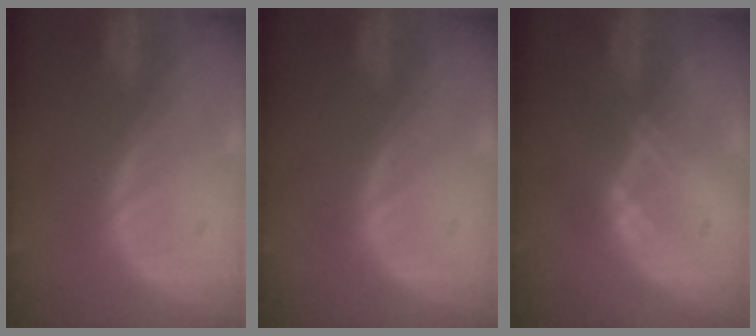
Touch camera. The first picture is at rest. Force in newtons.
{"total": 0.0}
{"total": 1.5, "press": 1.3, "slide": 0.8}